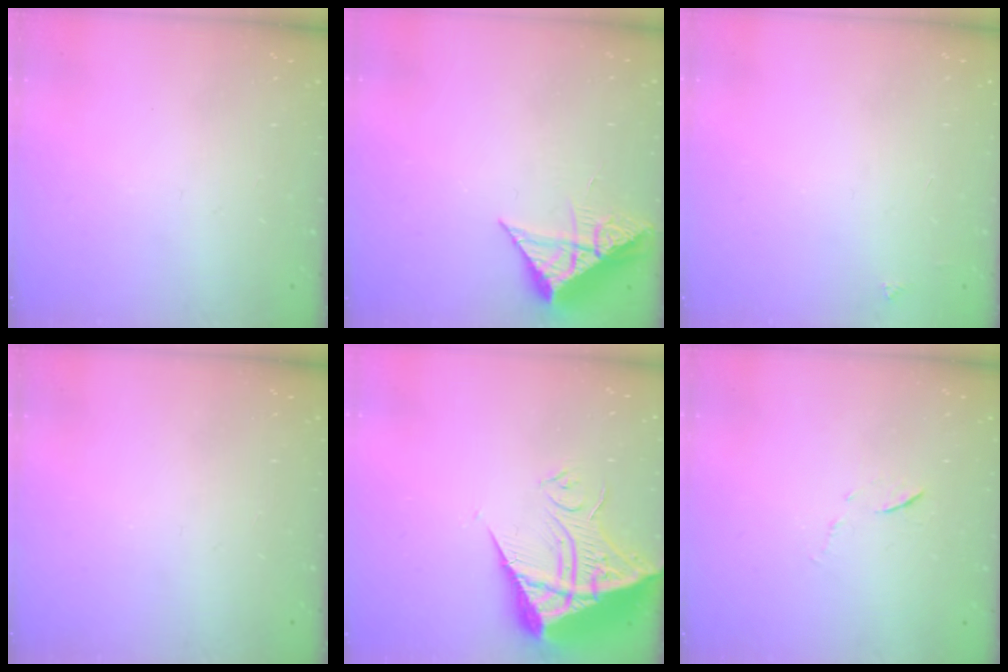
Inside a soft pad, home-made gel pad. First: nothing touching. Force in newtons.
{"total": 7.6, "press": 7.6, "slide": 0.4}
{"total": 2.0, "press": 2.0, "slide": 0.3}
{"total": 0.0}
{"total": 13.2, "press": 13.1, "slide": 1.2}
{"total": 5.3, "press": 5.2, "slide": 0.4}